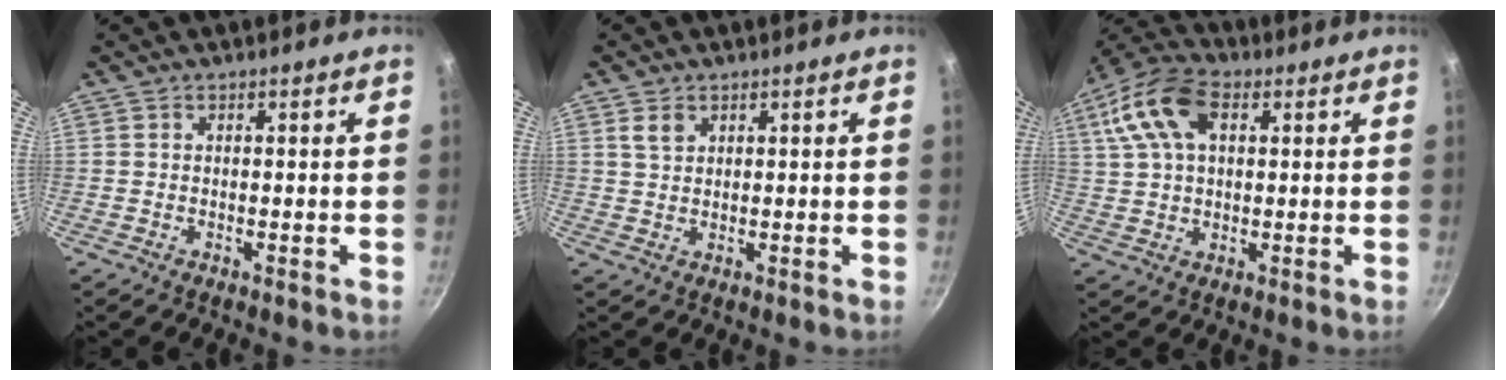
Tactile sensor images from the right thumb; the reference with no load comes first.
{"total": 2.7, "force": [1.4, 1.8, 1.5], "torque": [-0.023, -0.003, 0.029]}
{"total": 13.4, "force": [4.3, 8.1, 9.9], "torque": [-0.190, 0.017, 0.067]}